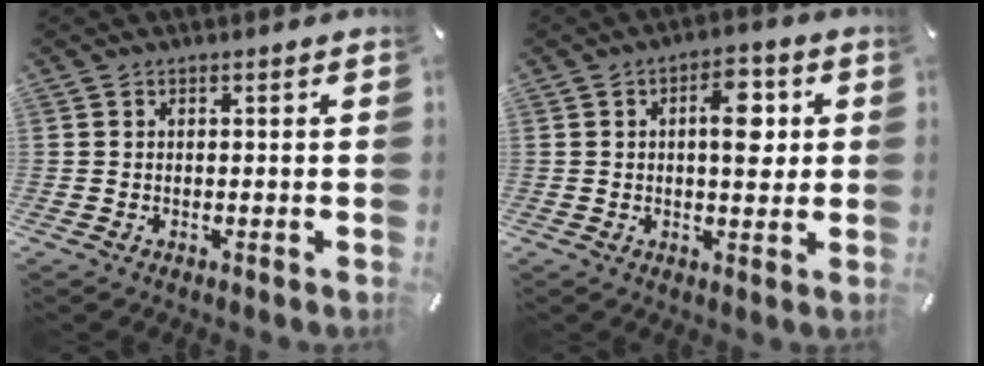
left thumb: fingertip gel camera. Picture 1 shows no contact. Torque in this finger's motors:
{"motor_torque": [-0.13, 0.30, 0.53, 0.23, 0.06]}